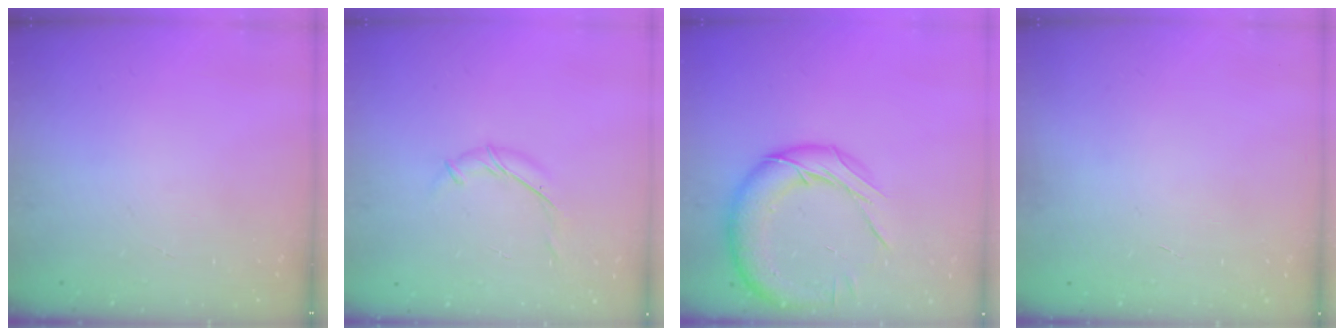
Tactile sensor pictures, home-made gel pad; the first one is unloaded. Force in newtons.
{"total": 5.3, "press": 5.2, "slide": 1.1}
{"total": 17.3, "press": 17.2, "slide": 1.8}
{"total": 0.0}